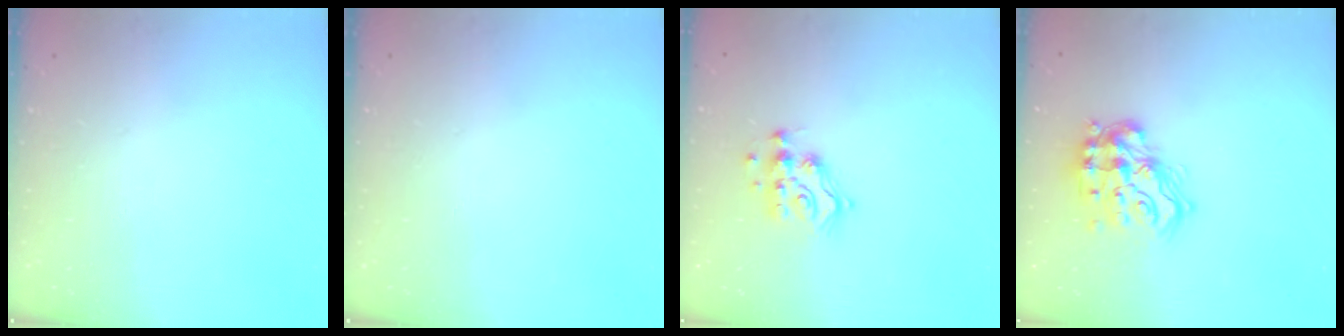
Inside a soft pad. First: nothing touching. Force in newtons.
{"total": 0.0}
{"total": 10.6, "press": 10.6, "slide": 0.4}
{"total": 16.0, "press": 15.8, "slide": 2.2}